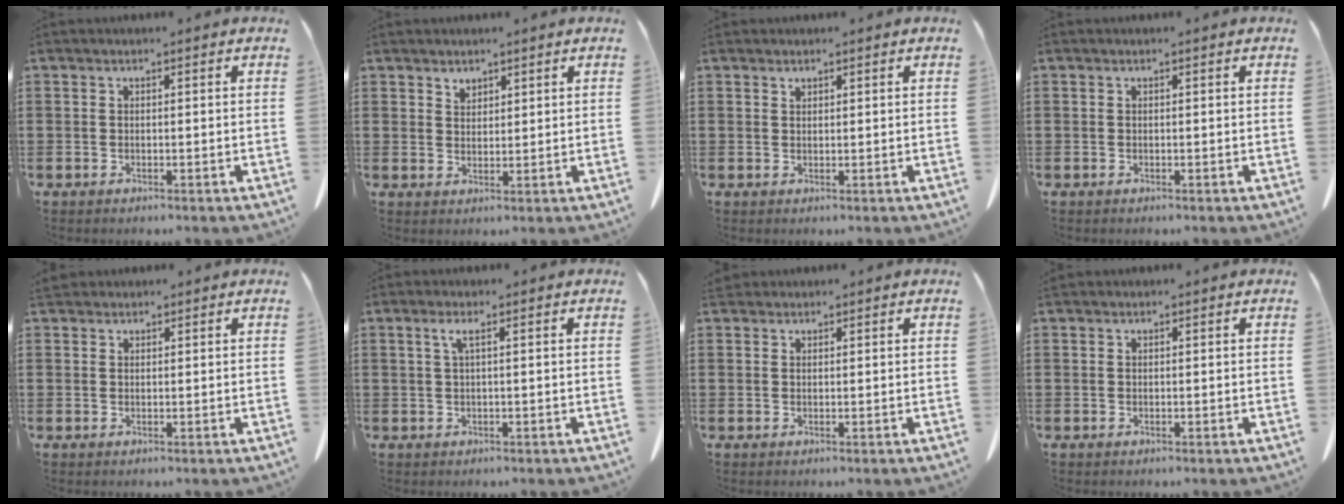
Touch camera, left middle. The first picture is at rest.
{"total": 1.9, "force": [1.8, 0.8, 0.1], "torque": [-0.005, 0.001, 0.035]}
{"total": 0.8, "force": [0.7, 0.3, 0.2], "torque": [-0.006, -0.001, 0.015]}
{"total": 0.0}
{"total": 1.5, "force": [1.3, 0.6, 0.3], "torque": [-0.010, 0.003, 0.026]}
{"total": 1.7, "force": [0.4, 0.0, 1.7], "torque": [-0.034, -0.001, 0.008]}
{"total": 1.2, "force": [1.1, 0.5, 0.2], "torque": [-0.009, 0.002, 0.022]}
{"total": 0.0}